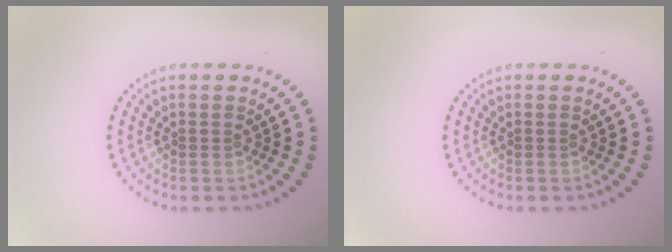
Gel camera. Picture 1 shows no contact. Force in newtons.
{"total": 0.0}